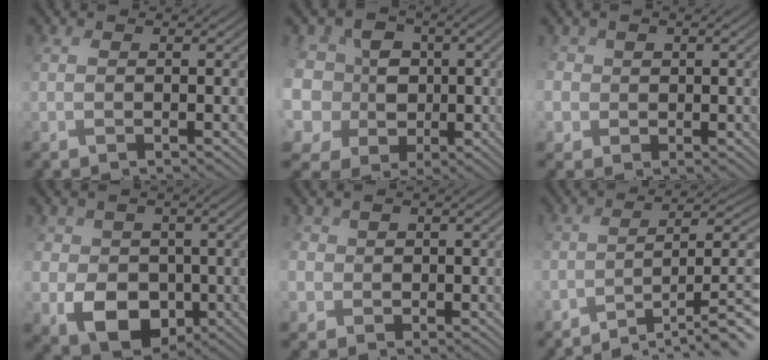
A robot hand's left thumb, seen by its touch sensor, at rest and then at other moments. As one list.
[{"total": 12.8, "force": [1.2, 12.1, 4.0], "torque": [-0.174, 0.015, 0.017]}, {"total": 2.9, "force": [0.5, 2.6, -1.3], "torque": [0.008, 0.002, 0.011]}, {"total": 6.0, "force": [-1.3, 5.5, 2.0], "torque": [-0.056, -0.021, -0.018]}, {"total": 2.6, "force": [0.4, 2.0, -1.5], "torque": [0.016, 0.001, 0.013]}, {"total": 10.5, "force": [-7.6, 2.5, 6.9], "torque": [-0.084, 0.007, -0.093]}]